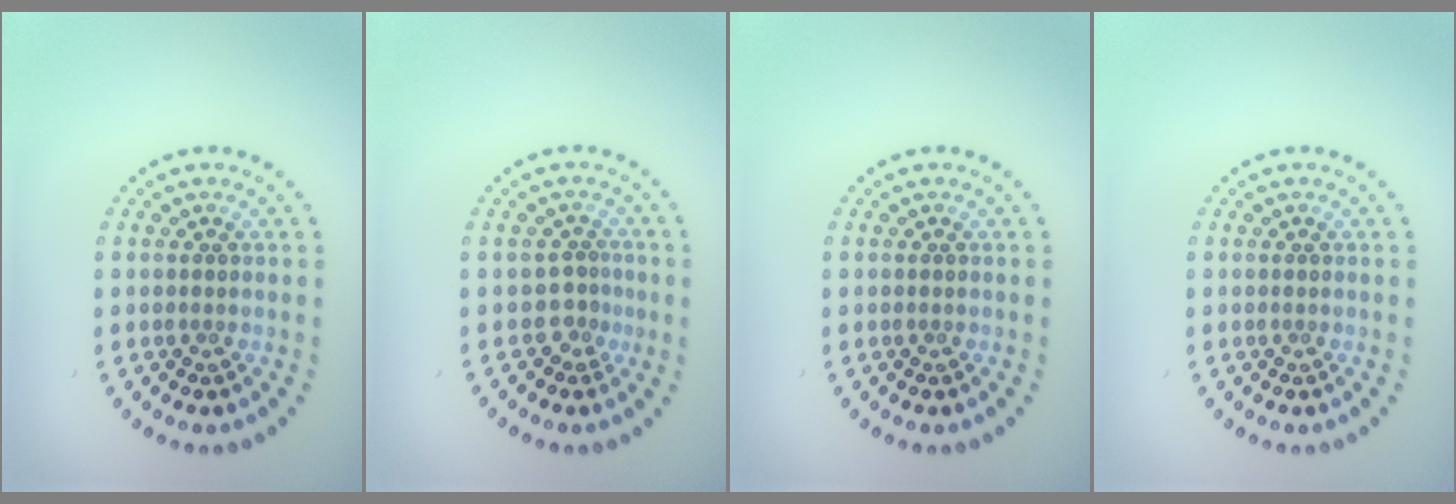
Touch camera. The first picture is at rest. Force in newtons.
{"total": 1.6, "press": 1.1, "slide": 1.2}
{"total": 0.0}
{"total": 0.0}